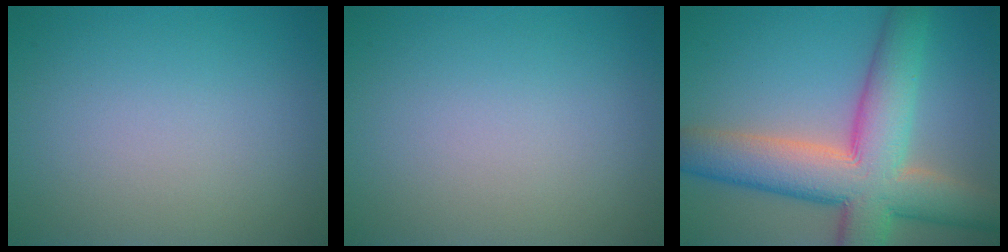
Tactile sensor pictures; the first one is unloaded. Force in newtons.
{"total": 0.0}
{"total": 10.9, "press": 10.9, "slide": 0.5}